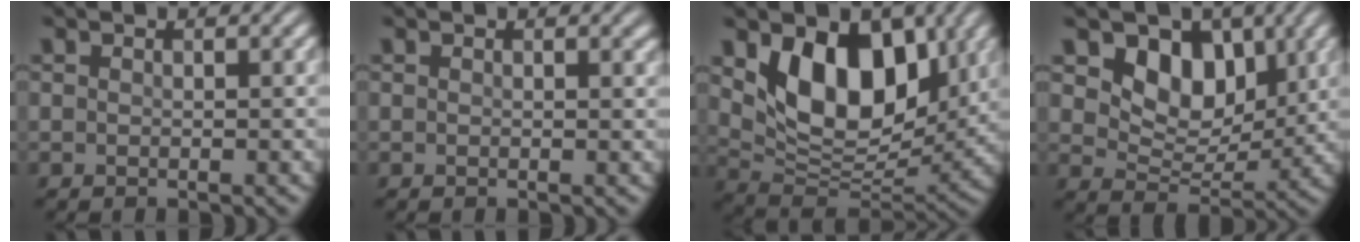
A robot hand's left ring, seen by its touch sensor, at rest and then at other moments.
{"total": 0.6, "force": [0.5, 0.1, 0.4], "torque": [-0.001, 0.003, 0.007]}
{"total": 9.6, "force": [3.2, 5.9, 6.9], "torque": [-0.112, -0.021, 0.054]}
{"total": 5.8, "force": [2.5, 3.9, 3.4], "torque": [-0.058, -0.013, 0.034]}